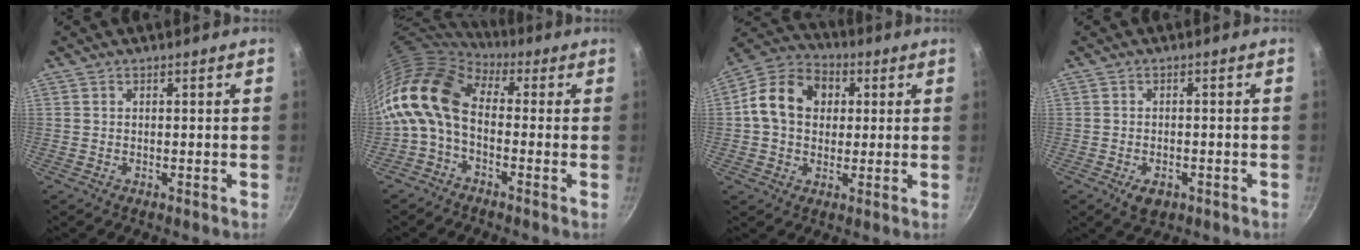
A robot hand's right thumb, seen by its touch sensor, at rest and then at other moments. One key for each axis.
{"total": 11.9, "fx": -0.5, "fy": 7.6, "fz": 9.2, "tx": -0.168, "ty": 0.023, "tz": -0.029}
{"total": 13.2, "fx": 2.0, "fy": 10.4, "fz": 7.8, "tx": -0.111, "ty": 0.022, "tz": 0.013}
{"total": 4.1, "fx": -1.9, "fy": 2.5, "fz": 2.7, "tx": -0.040, "ty": 0.009, "tz": -0.023}